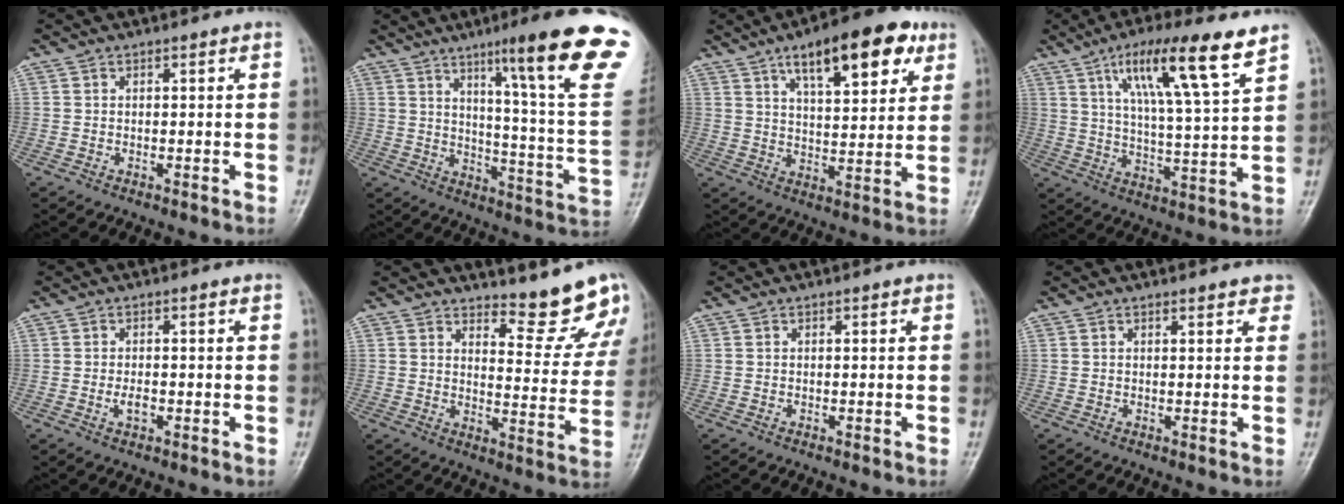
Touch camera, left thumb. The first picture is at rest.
{"total": 23.8, "force": [13.4, 1.5, 19.7], "torque": [-0.253, -0.060, 0.183]}
{"total": 16.0, "force": [8.5, 6.1, 12.1], "torque": [-0.144, -0.022, 0.126]}
{"total": 15.2, "force": [8.7, 1.9, 12.4], "torque": [-0.205, -0.032, 0.147]}
{"total": 2.1, "force": [-0.6, 1.1, 1.7], "torque": [-0.028, 0.002, -0.010]}
{"total": 11.0, "force": [10.1, 2.6, 3.4], "torque": [-0.012, -0.099, 0.125]}
{"total": 0.0}
{"total": 2.5, "force": [2.0, 1.0, 1.2], "torque": [0.004, -0.002, 0.016]}